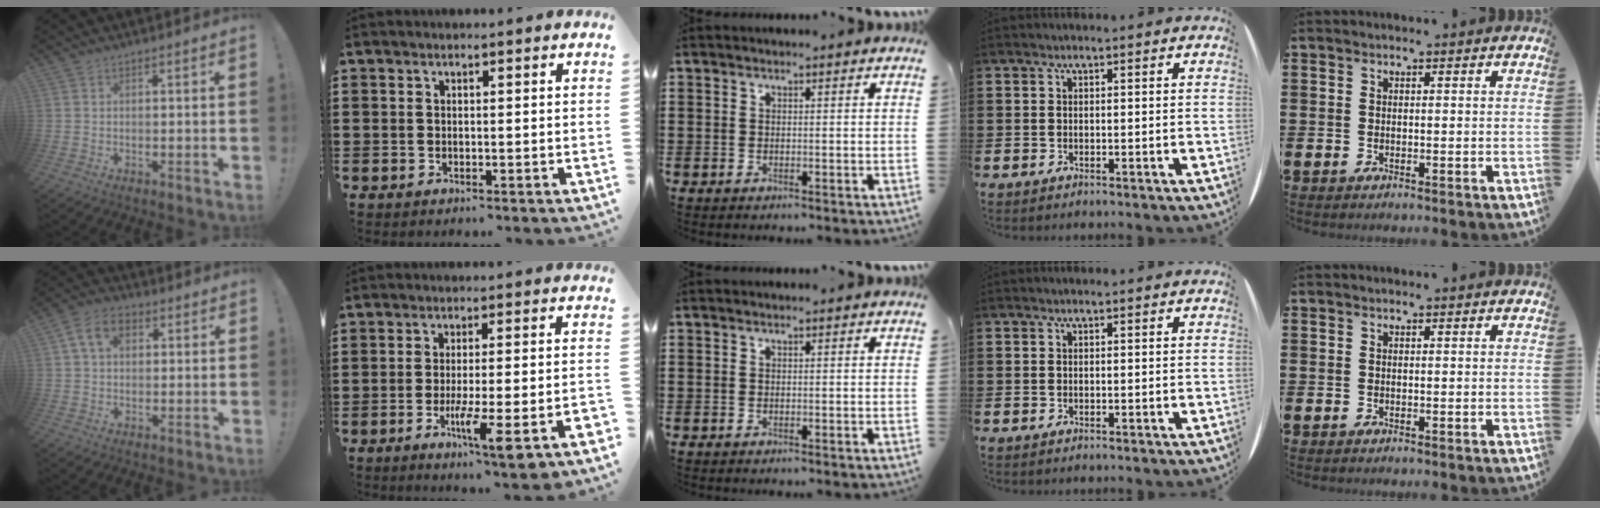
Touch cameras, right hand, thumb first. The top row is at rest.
{"thumb": {"total": 8.2, "force": [2.6, 5.6, 5.4], "torque": [-0.095, 0.009, 0.049]}, "index": {"total": 9.4, "force": [-4.6, 0.5, 8.2], "torque": [-0.142, -0.012, -0.081]}}